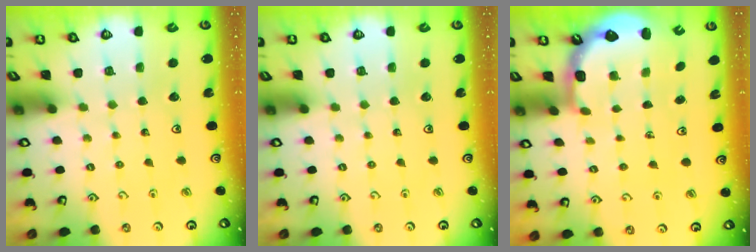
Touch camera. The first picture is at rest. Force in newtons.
{"total": 0.0}
{"total": 2.7, "press": 2.0, "slide": 1.9}